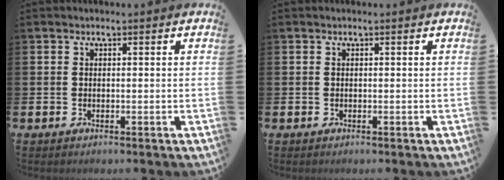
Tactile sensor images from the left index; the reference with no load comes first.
{"total": 0.0}